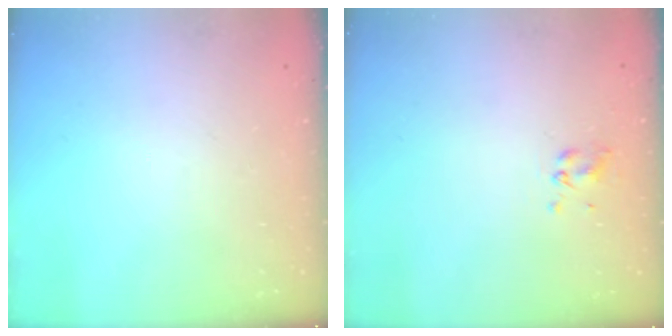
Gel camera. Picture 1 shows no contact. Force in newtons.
{"total": 3.3, "press": 3.2, "slide": 0.9}